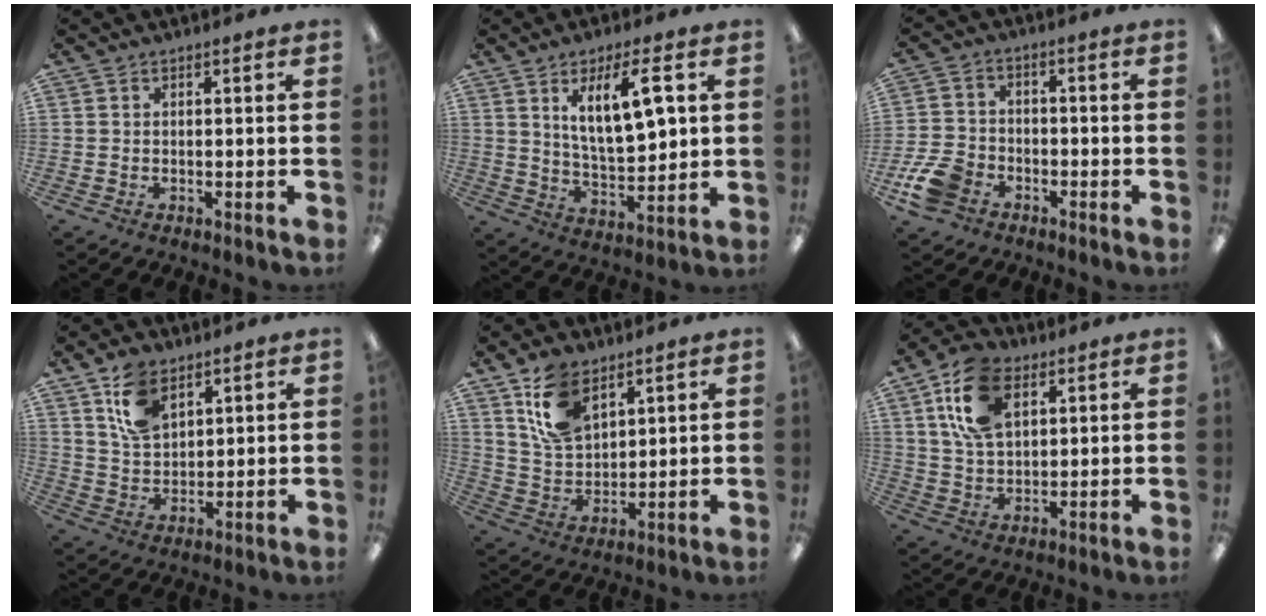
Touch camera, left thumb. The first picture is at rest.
{"total": 12.5, "force": [5.5, 4.4, 10.3], "torque": [-0.170, -0.008, 0.094]}
{"total": 9.3, "force": [-5.0, 6.3, 4.6], "torque": [-0.099, 0.030, -0.092]}
{"total": 10.5, "force": [5.8, 6.7, 5.7], "torque": [-0.106, -0.007, 0.111]}
{"total": 12.7, "force": [7.3, 7.9, 6.9], "torque": [-0.147, -0.006, 0.142]}
{"total": 15.3, "force": [6.8, 9.6, 9.8], "torque": [-0.199, 0.005, 0.127]}